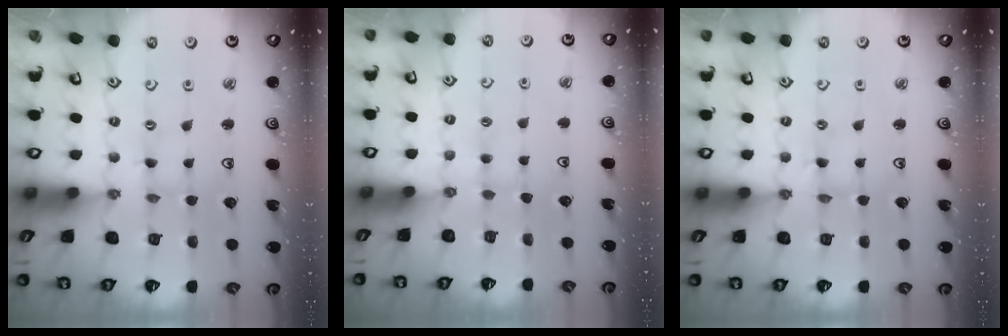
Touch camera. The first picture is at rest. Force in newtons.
{"total": 2.3, "press": 2.3, "slide": 0.4}
{"total": 1.0, "press": 0.9, "slide": 0.2}